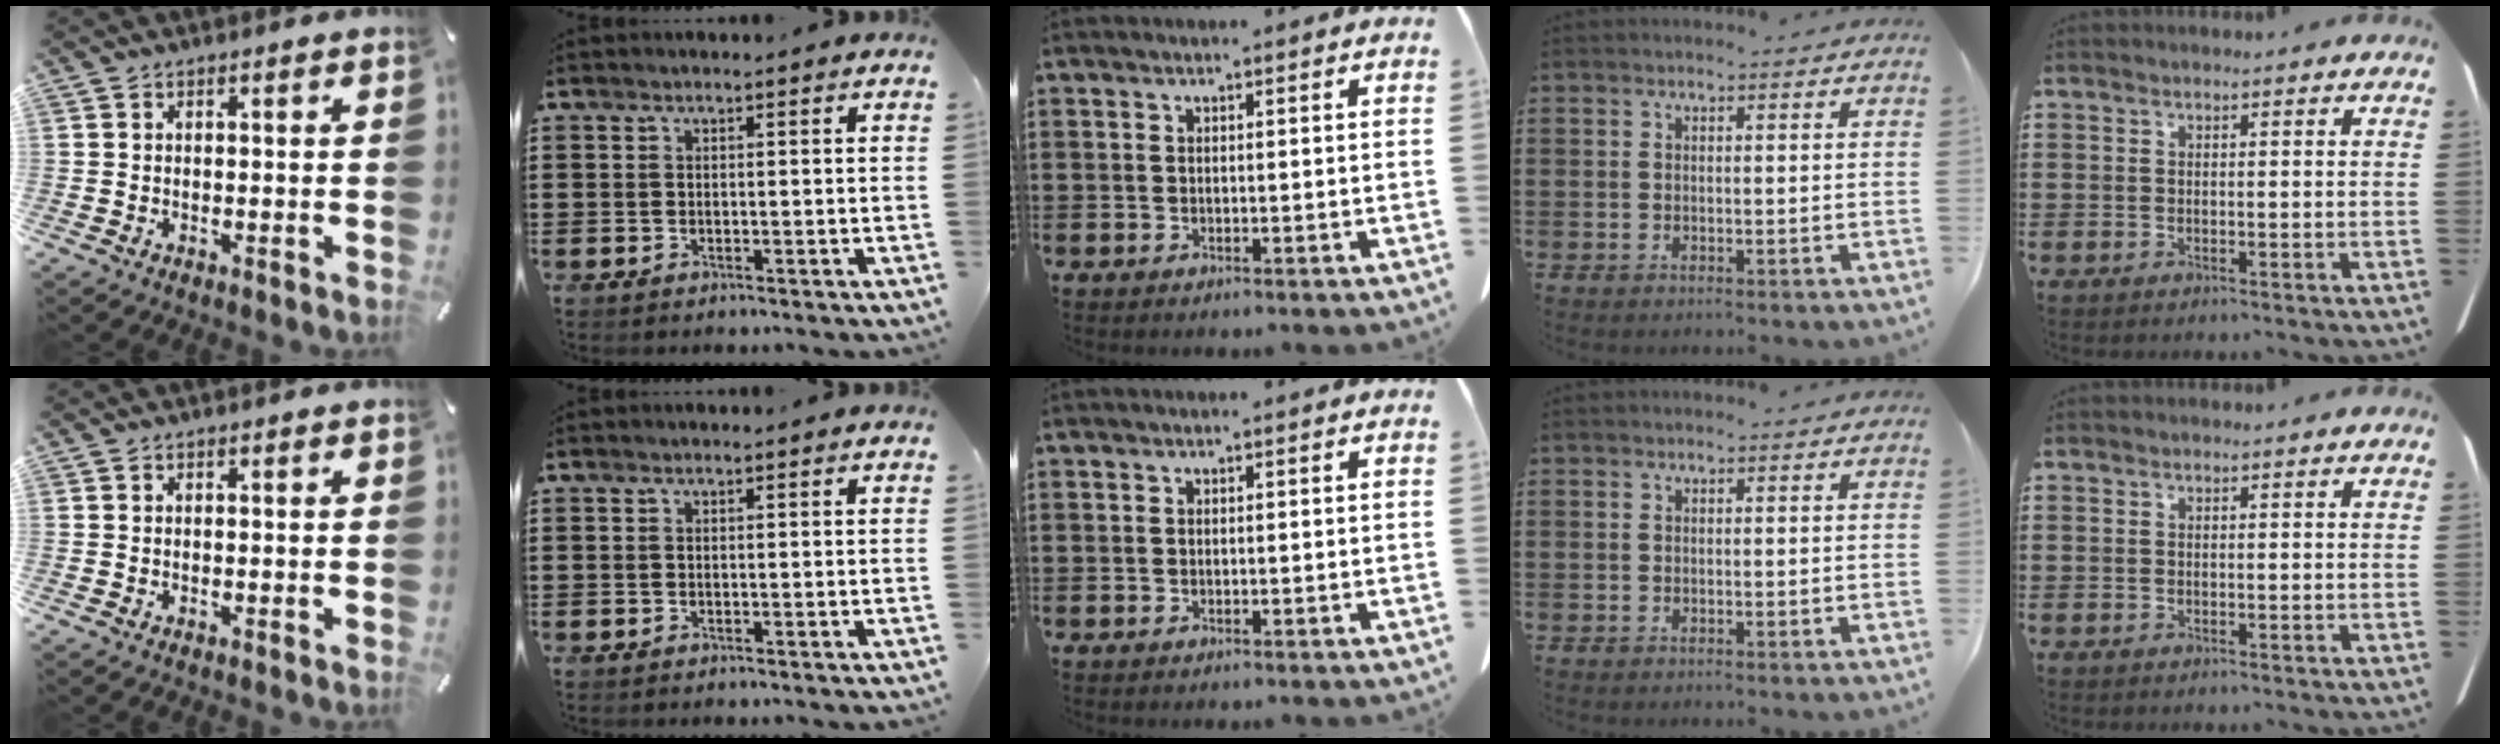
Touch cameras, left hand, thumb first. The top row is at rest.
{}